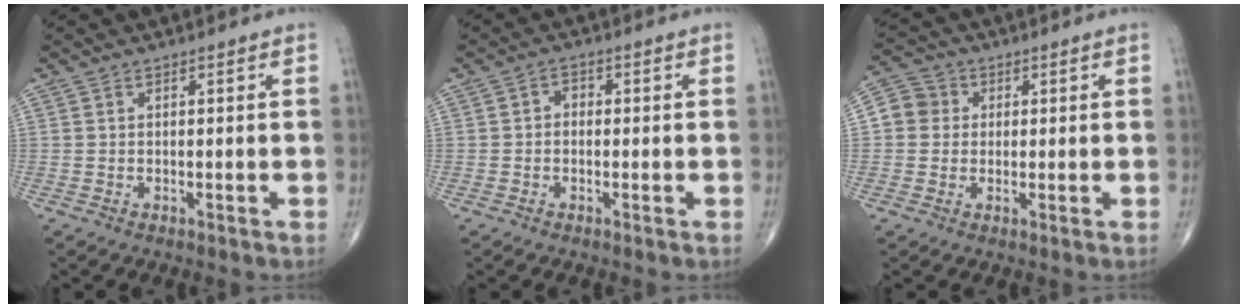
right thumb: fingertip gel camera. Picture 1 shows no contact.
{"total": 2.1, "force": [-0.1, 1.6, 1.4], "torque": [-0.010, 0.011, -0.008]}
{"total": 5.9, "force": [0.6, 5.6, 1.6], "torque": [-0.010, 0.010, 0.001]}